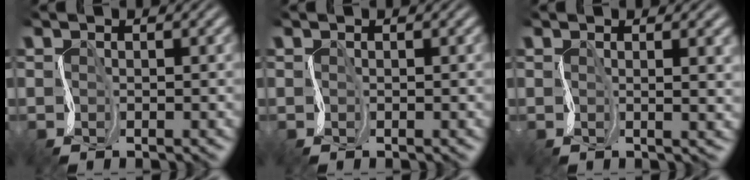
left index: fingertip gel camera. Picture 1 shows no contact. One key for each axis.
{"total": 0.0}
{"total": 3.3, "fx": 0.9, "fy": 1.5, "fz": 2.9, "tx": -0.013, "ty": 0.008, "tz": 0.013}